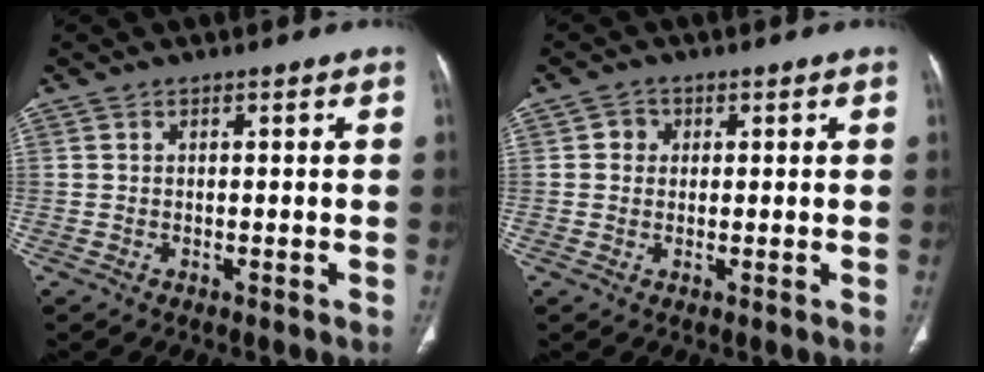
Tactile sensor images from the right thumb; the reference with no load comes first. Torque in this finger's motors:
{"motor_torque": [-0.03, -0.03, 0.16, -0.16, 0.00]}